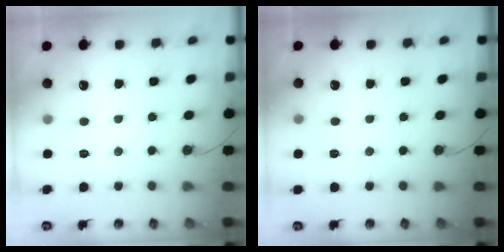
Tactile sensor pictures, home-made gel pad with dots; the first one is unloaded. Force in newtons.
{"total": 2.8, "press": 2.7, "slide": 0.8}